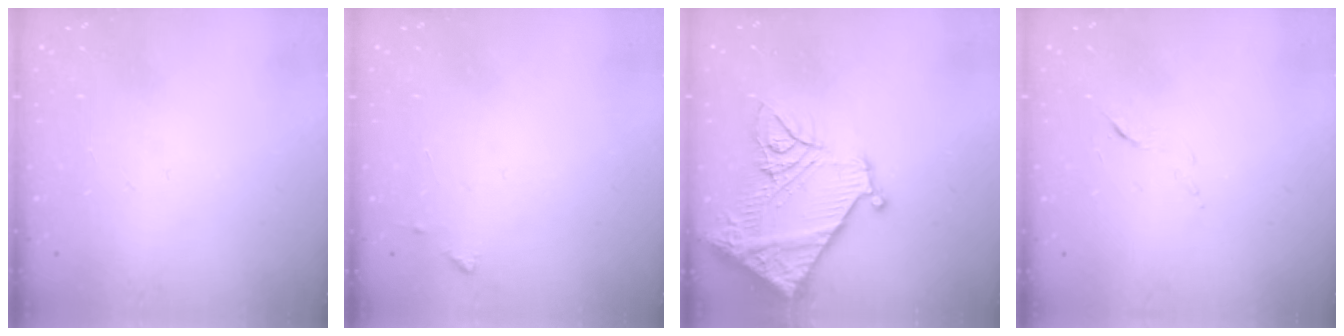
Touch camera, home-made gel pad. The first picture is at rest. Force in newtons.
{"total": 4.1, "press": 4.1, "slide": 0.5}
{"total": 18.3, "press": 18.1, "slide": 2.2}
{"total": 5.5, "press": 5.5, "slide": 0.5}